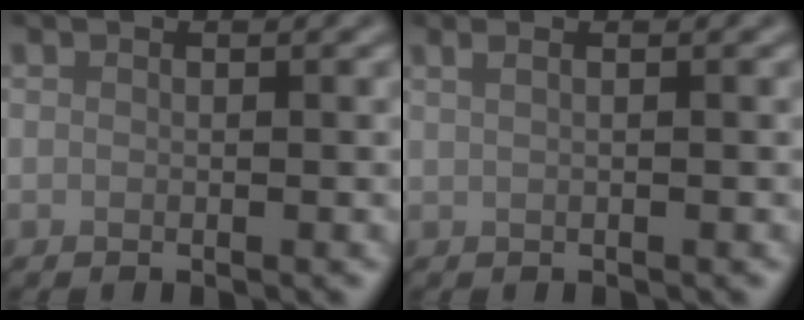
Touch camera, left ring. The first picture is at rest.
{"total": 2.1, "force": [1.1, 1.0, 1.5], "torque": [-0.013, 0.003, -0.001]}